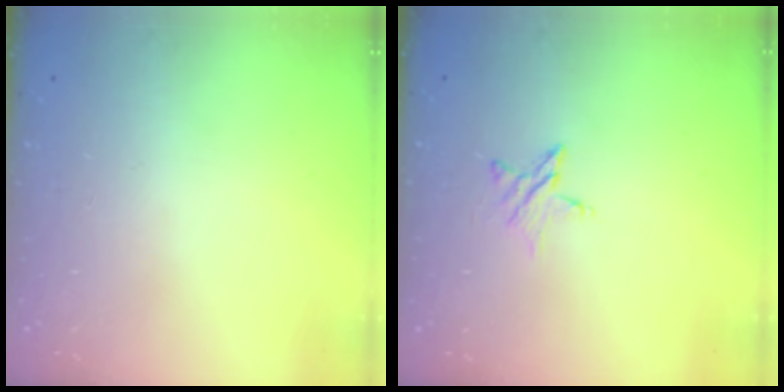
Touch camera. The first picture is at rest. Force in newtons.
{"total": 4.5, "press": 4.5, "slide": 0.5}